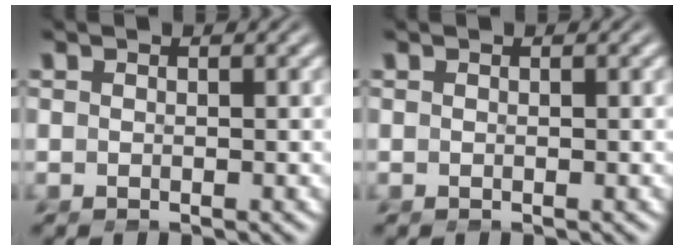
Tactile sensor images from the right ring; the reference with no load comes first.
{"total": 0.0}